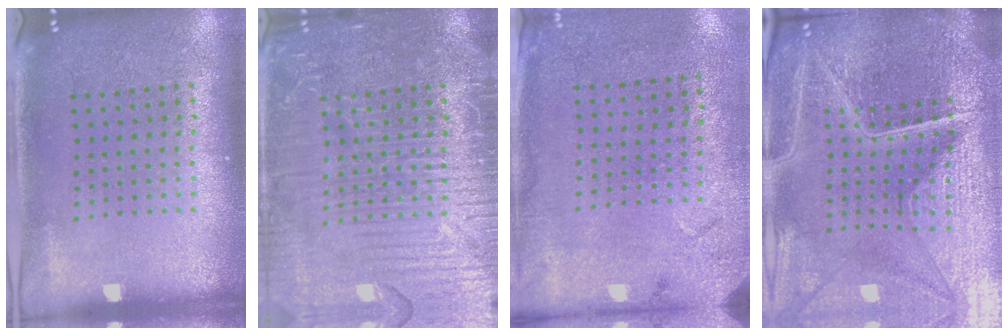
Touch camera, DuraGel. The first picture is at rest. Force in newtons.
{"total": 7.2, "press": 7.2, "slide": 0.9}
{"total": 2.7, "press": 2.2, "slide": 1.6}
{"total": 6.5, "press": 5.8, "slide": 3.1}